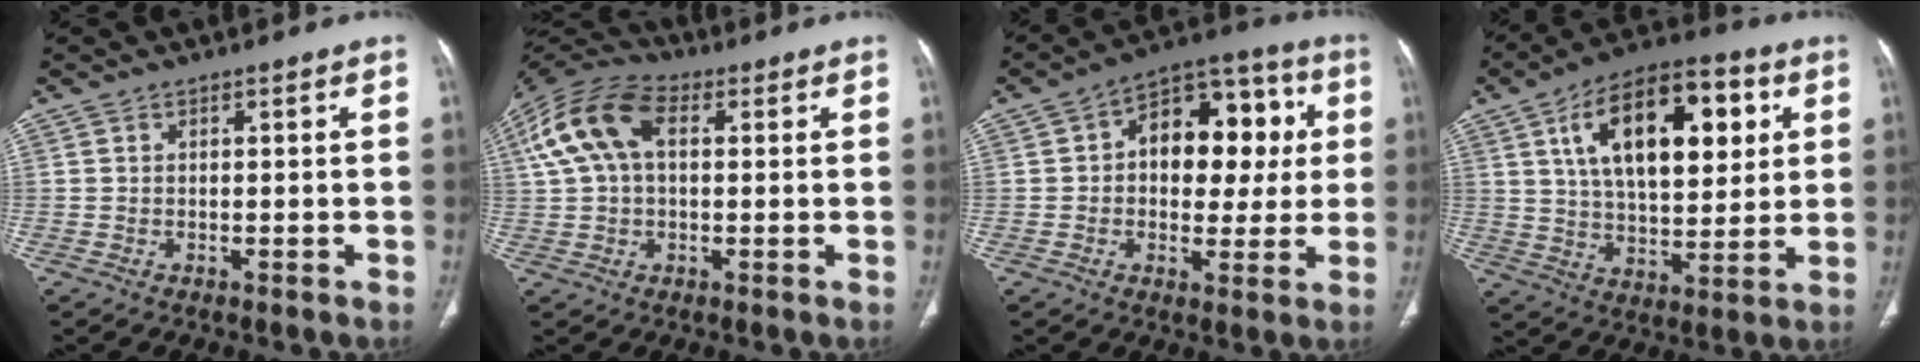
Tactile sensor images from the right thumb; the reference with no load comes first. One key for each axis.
{"total": 13.7, "fx": 3.2, "fy": 8.5, "fz": 10.3, "tx": -0.213, "ty": 0.035, "tz": 0.055}
{"total": 16.6, "fx": 2.4, "fy": 10.7, "fz": 12.4, "tx": -0.114, "ty": 0.031, "tz": 0.032}
{"total": 22.0, "fx": 7.1, "fy": 11.1, "fz": 17.6, "tx": -0.248, "ty": -0.008, "tz": 0.113}